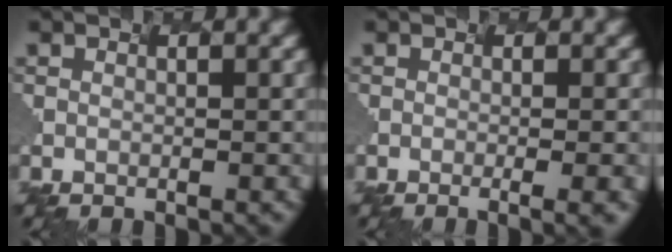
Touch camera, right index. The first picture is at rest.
{"total": 3.4, "force": [-1.1, 1.0, 3.1], "torque": [-0.030, 0.003, 0.005]}